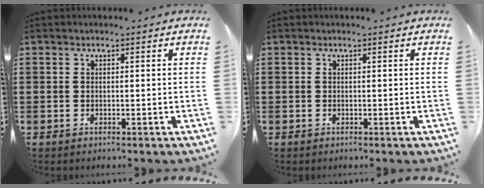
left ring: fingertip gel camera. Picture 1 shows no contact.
{"total": 0.0}